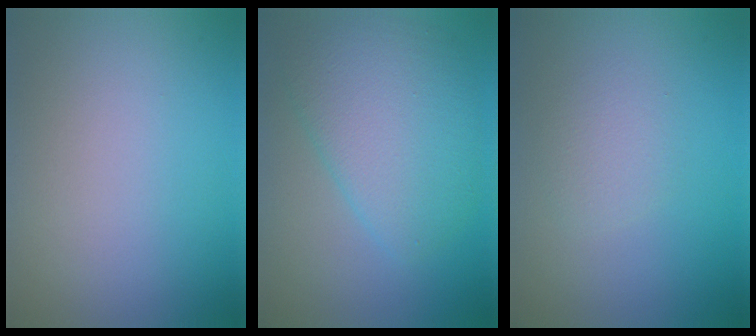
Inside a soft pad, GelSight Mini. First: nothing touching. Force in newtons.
{"total": 6.1, "press": 6.1, "slide": 0.1}
{"total": 1.5, "press": 1.5, "slide": 0.0}